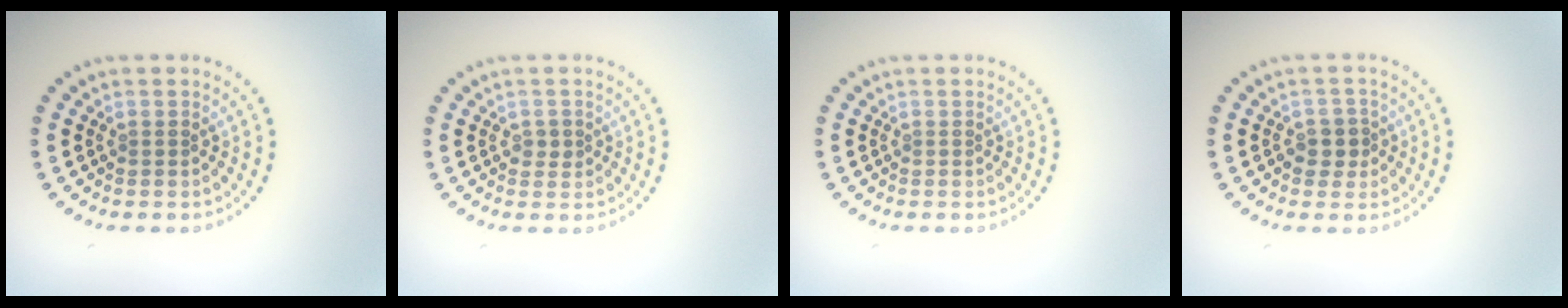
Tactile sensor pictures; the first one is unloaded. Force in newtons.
{"total": 1.2, "press": 1.1, "slide": 0.3}
{"total": 0.0}
{"total": 1.8, "press": 1.7, "slide": 0.6}